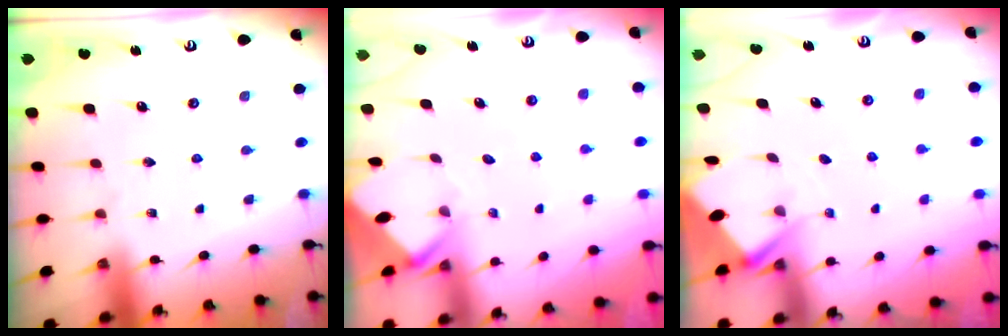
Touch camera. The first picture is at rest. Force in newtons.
{"total": 3.2, "press": 3.2, "slide": 0.2}
{"total": 2.9, "press": 2.9, "slide": 0.3}